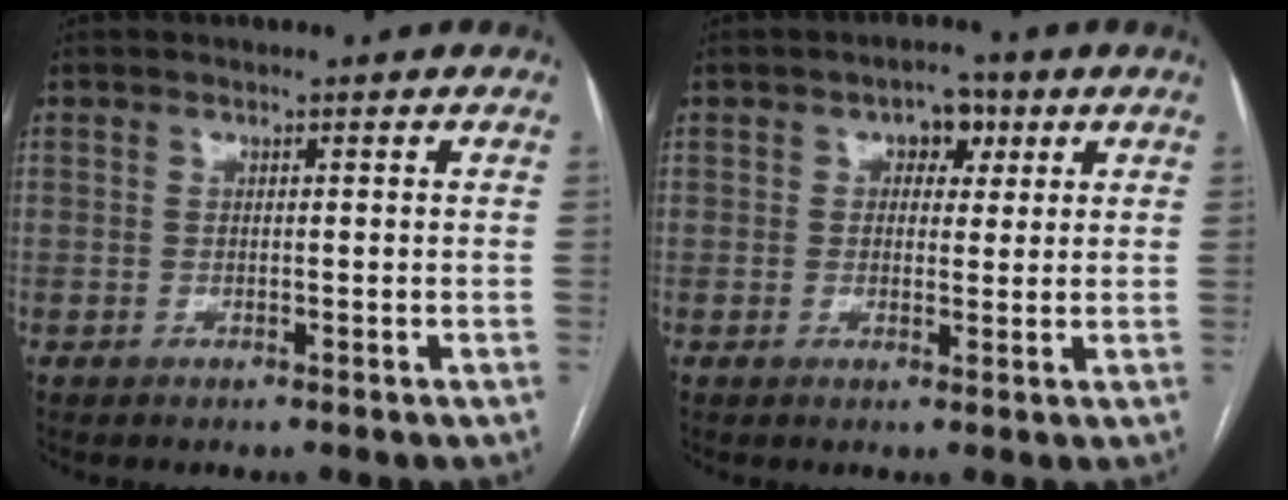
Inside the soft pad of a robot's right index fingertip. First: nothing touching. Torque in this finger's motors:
{"motor_torque": [0.03, 0.01, 0.00, 0.02]}